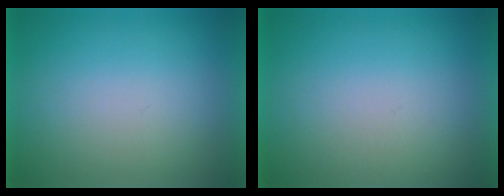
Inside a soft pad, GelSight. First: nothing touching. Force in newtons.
{"total": 1.1}